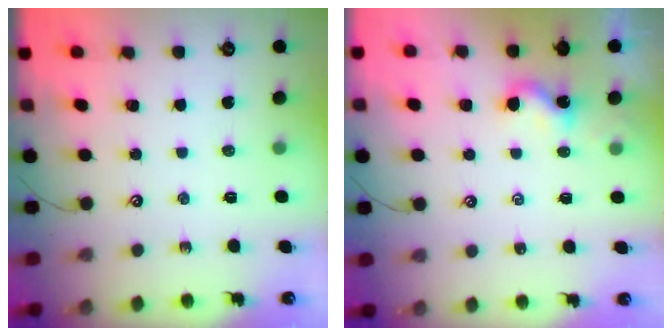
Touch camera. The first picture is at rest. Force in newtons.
{"total": 1.8, "press": 1.8, "slide": 0.5}